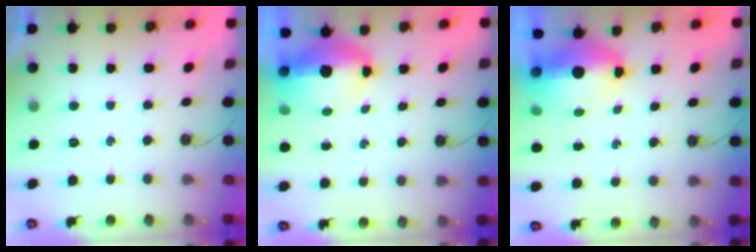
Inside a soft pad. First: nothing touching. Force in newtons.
{"total": 8.9, "press": 8.8, "slide": 1.1}
{"total": 12.9, "press": 9.3, "slide": 9.0}